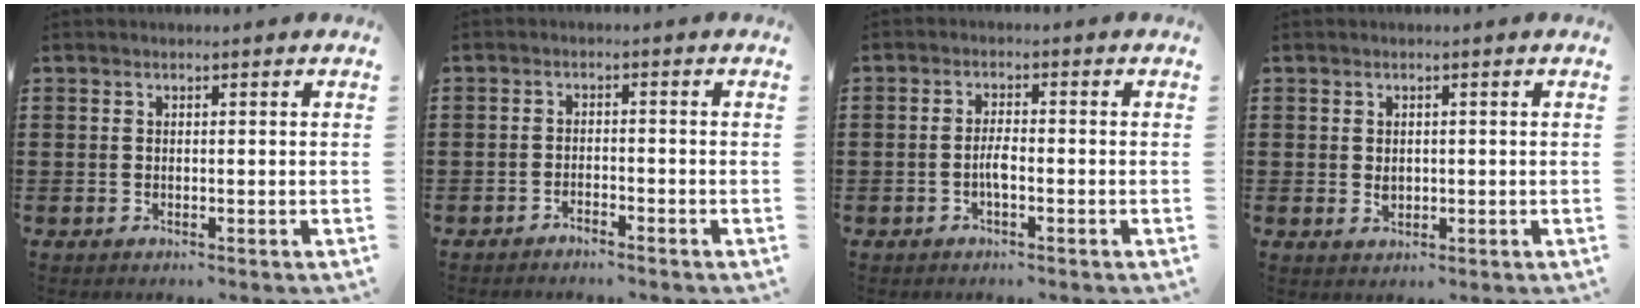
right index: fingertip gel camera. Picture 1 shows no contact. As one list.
[{"total": 1.7, "force": [-1.7, -0.1, 0.1], "torque": [-0.008, 0.002, -0.034]}, {"total": 2.5, "force": [-0.9, 0.6, 2.3], "torque": [-0.049, 0.000, -0.019]}, {"total": 1.5, "force": [0.1, 1.2, 0.9], "torque": [-0.018, 0.007, 0.001]}]